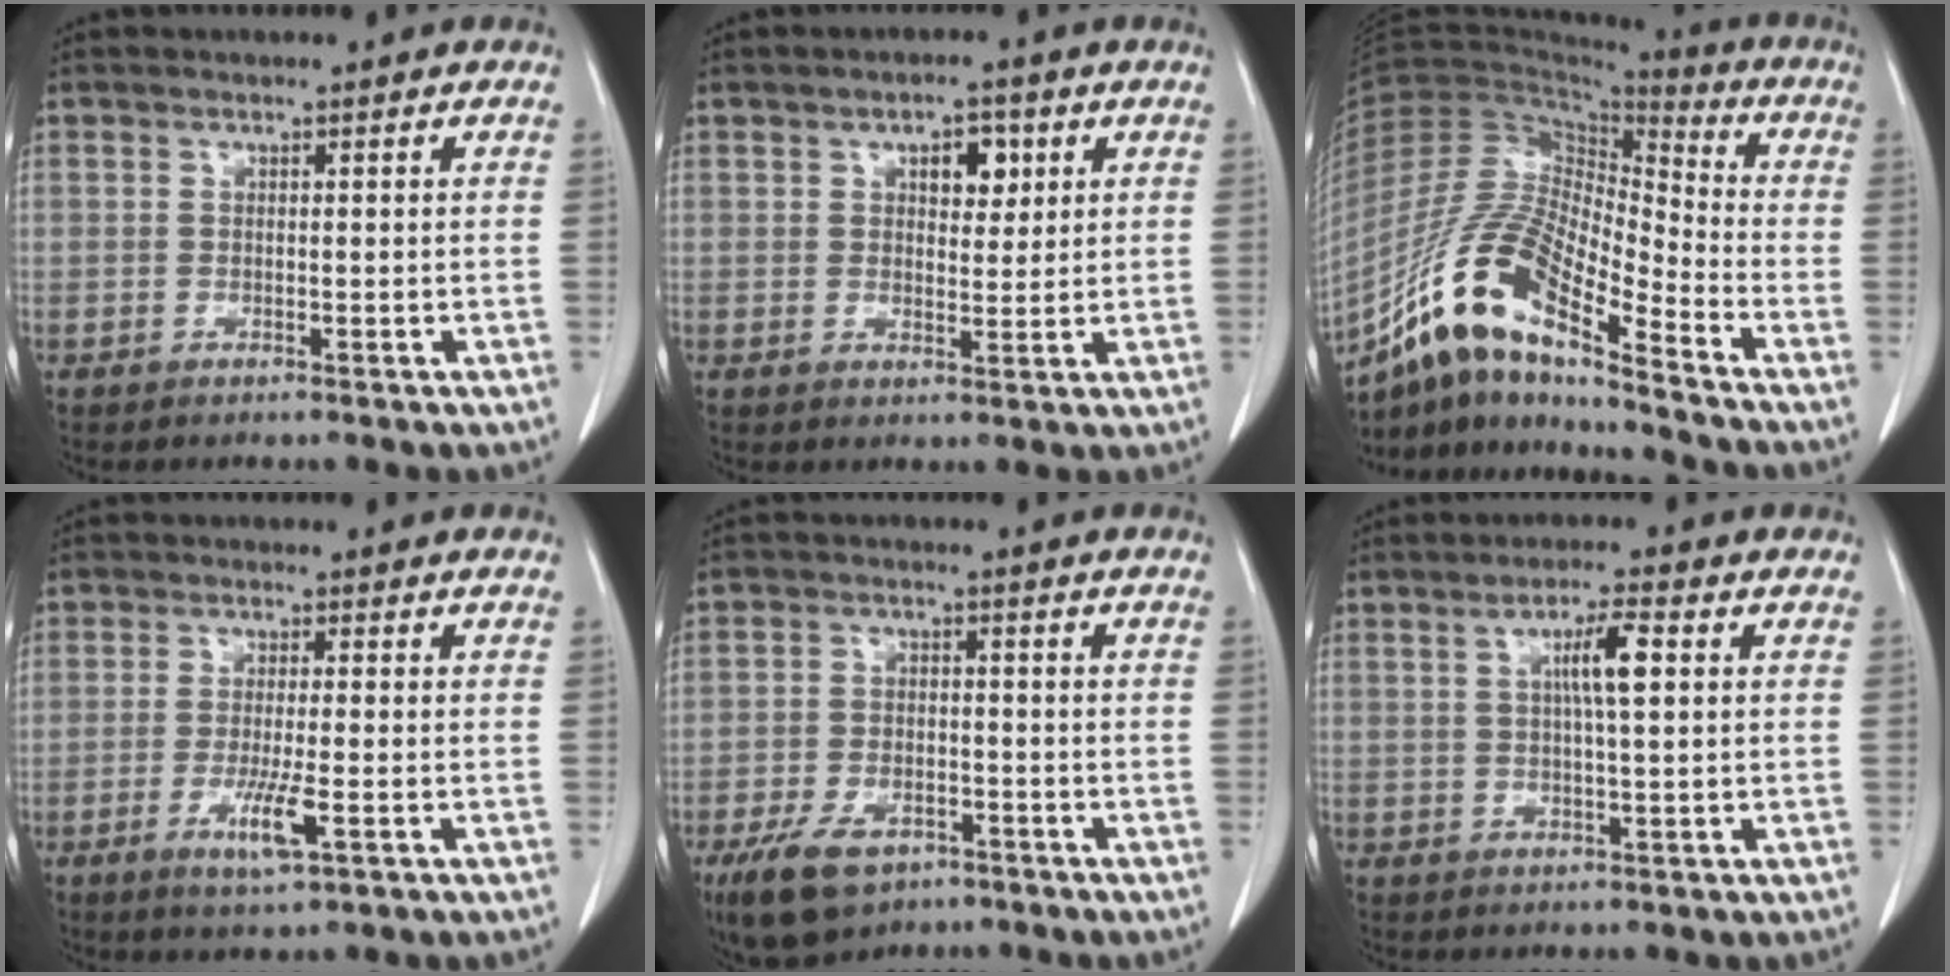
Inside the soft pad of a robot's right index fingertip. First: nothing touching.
{"total": 4.3, "force": [1.8, 2.3, 3.2], "torque": [-0.045, 0.006, 0.027]}
{"total": 16.4, "force": [-11.2, 2.8, 11.7], "torque": [-0.236, -0.002, -0.205]}
{"total": 5.5, "force": [-2.1, 0.3, 5.0], "torque": [-0.096, -0.012, -0.035]}
{"total": 8.6, "force": [-5.3, 4.6, 4.9], "torque": [-0.096, -0.006, -0.085]}
{"total": 5.1, "force": [1.2, 0.3, 5.0], "torque": [-0.089, 0.004, 0.019]}